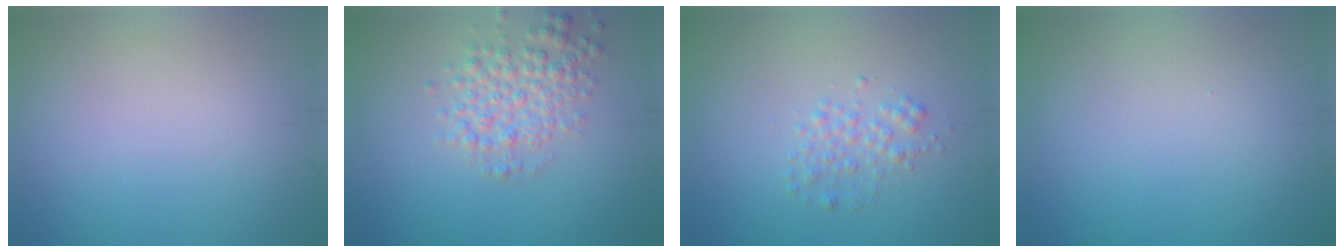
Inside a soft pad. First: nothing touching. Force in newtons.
{"total": 3.5, "press": 3.5, "slide": 0.1}
{"total": 1.7, "press": 1.7, "slide": 0.0}
{"total": 0.0}